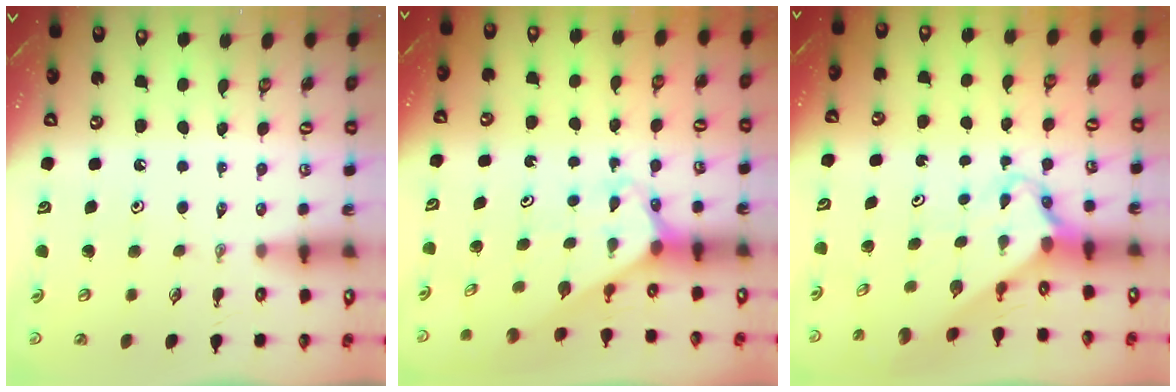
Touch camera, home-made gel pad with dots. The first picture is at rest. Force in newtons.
{"total": 2.6, "press": 2.6, "slide": 0.2}
{"total": 2.7, "press": 2.7, "slide": 0.2}